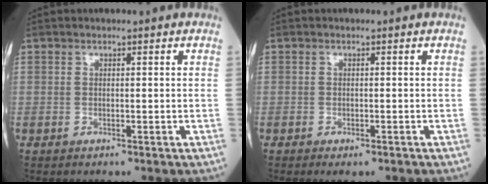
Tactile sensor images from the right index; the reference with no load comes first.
{"total": 1.5, "force": [-1.0, 0.4, 1.0], "torque": [-0.011, -0.003, -0.010]}